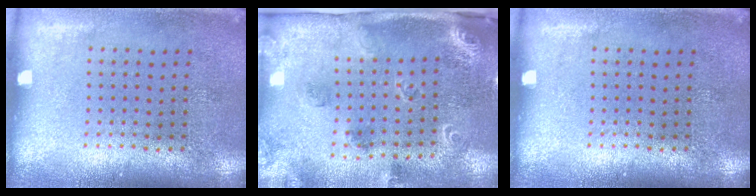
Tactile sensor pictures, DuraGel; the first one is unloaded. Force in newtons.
{"total": 1.9, "press": 1.8, "slide": 0.6}
{"total": 0.0}